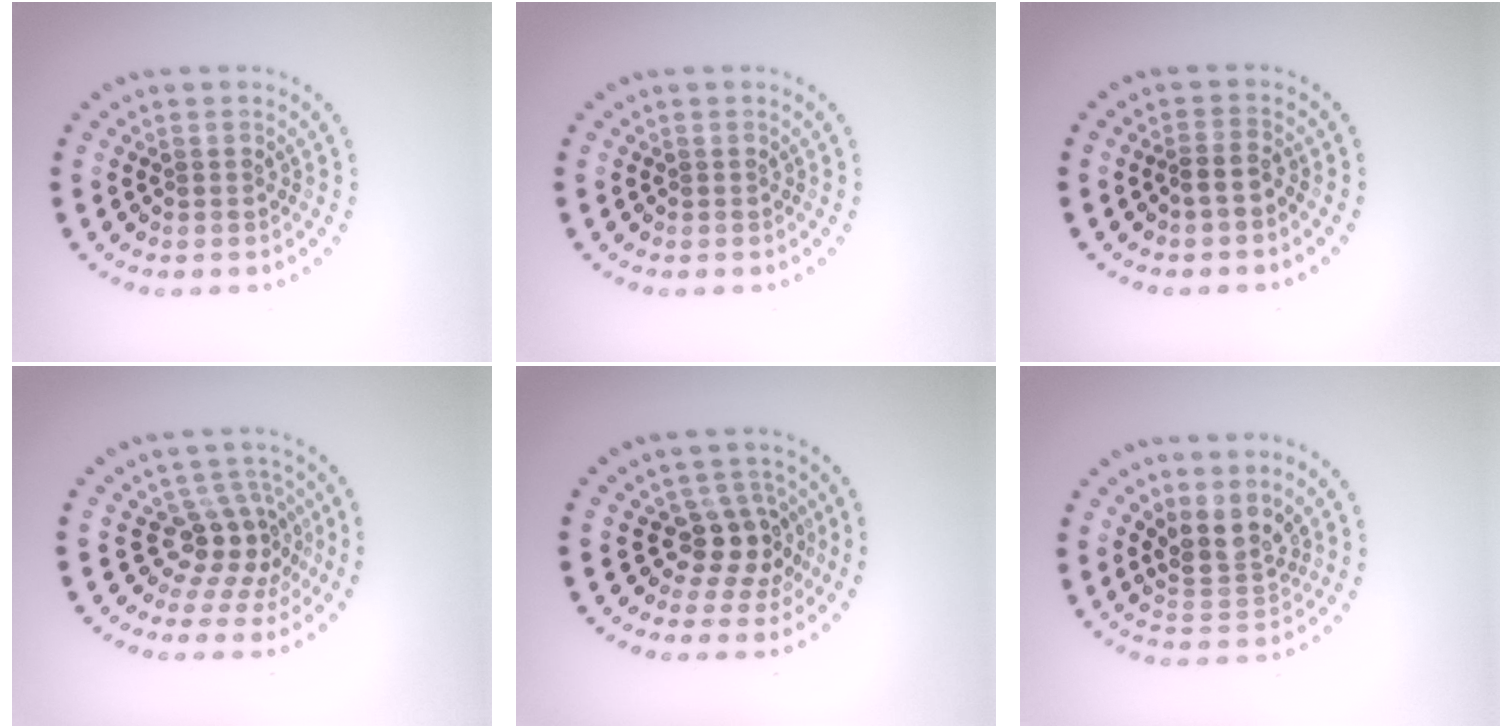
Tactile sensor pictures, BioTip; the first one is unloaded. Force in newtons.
{"total": 0.0}
{"total": 1.5, "press": 1.2, "slide": 1.0}
{"total": 3.5, "press": 2.7, "slide": 2.3}
{"total": 3.6, "press": 3.0, "slide": 1.9}
{"total": 3.3, "press": 2.5, "slide": 2.2}